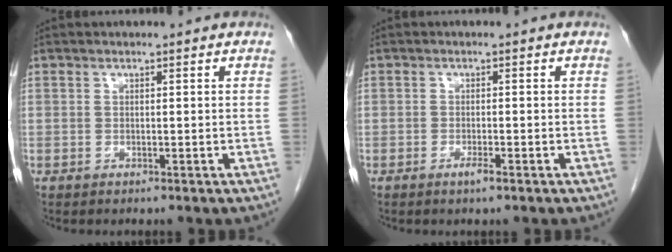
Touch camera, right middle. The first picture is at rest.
{"total": 1.3, "force": [-0.9, 0.1, 1.0], "torque": [-0.019, -0.001, -0.014]}